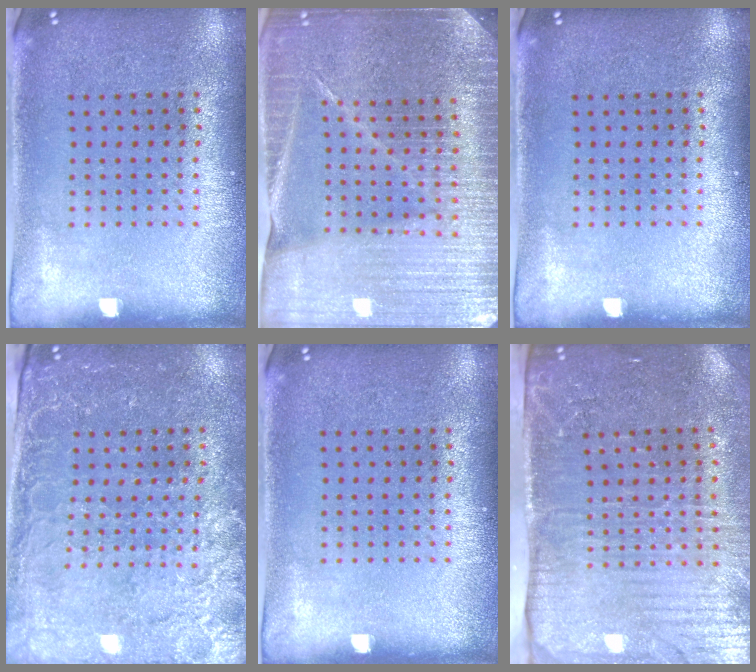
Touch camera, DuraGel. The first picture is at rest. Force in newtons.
{"total": 4.7, "press": 4.4, "slide": 1.8}
{"total": 0.0}
{"total": 3.1, "press": 2.9, "slide": 1.0}
{"total": 0.0}
{"total": 4.4, "press": 3.7, "slide": 2.5}